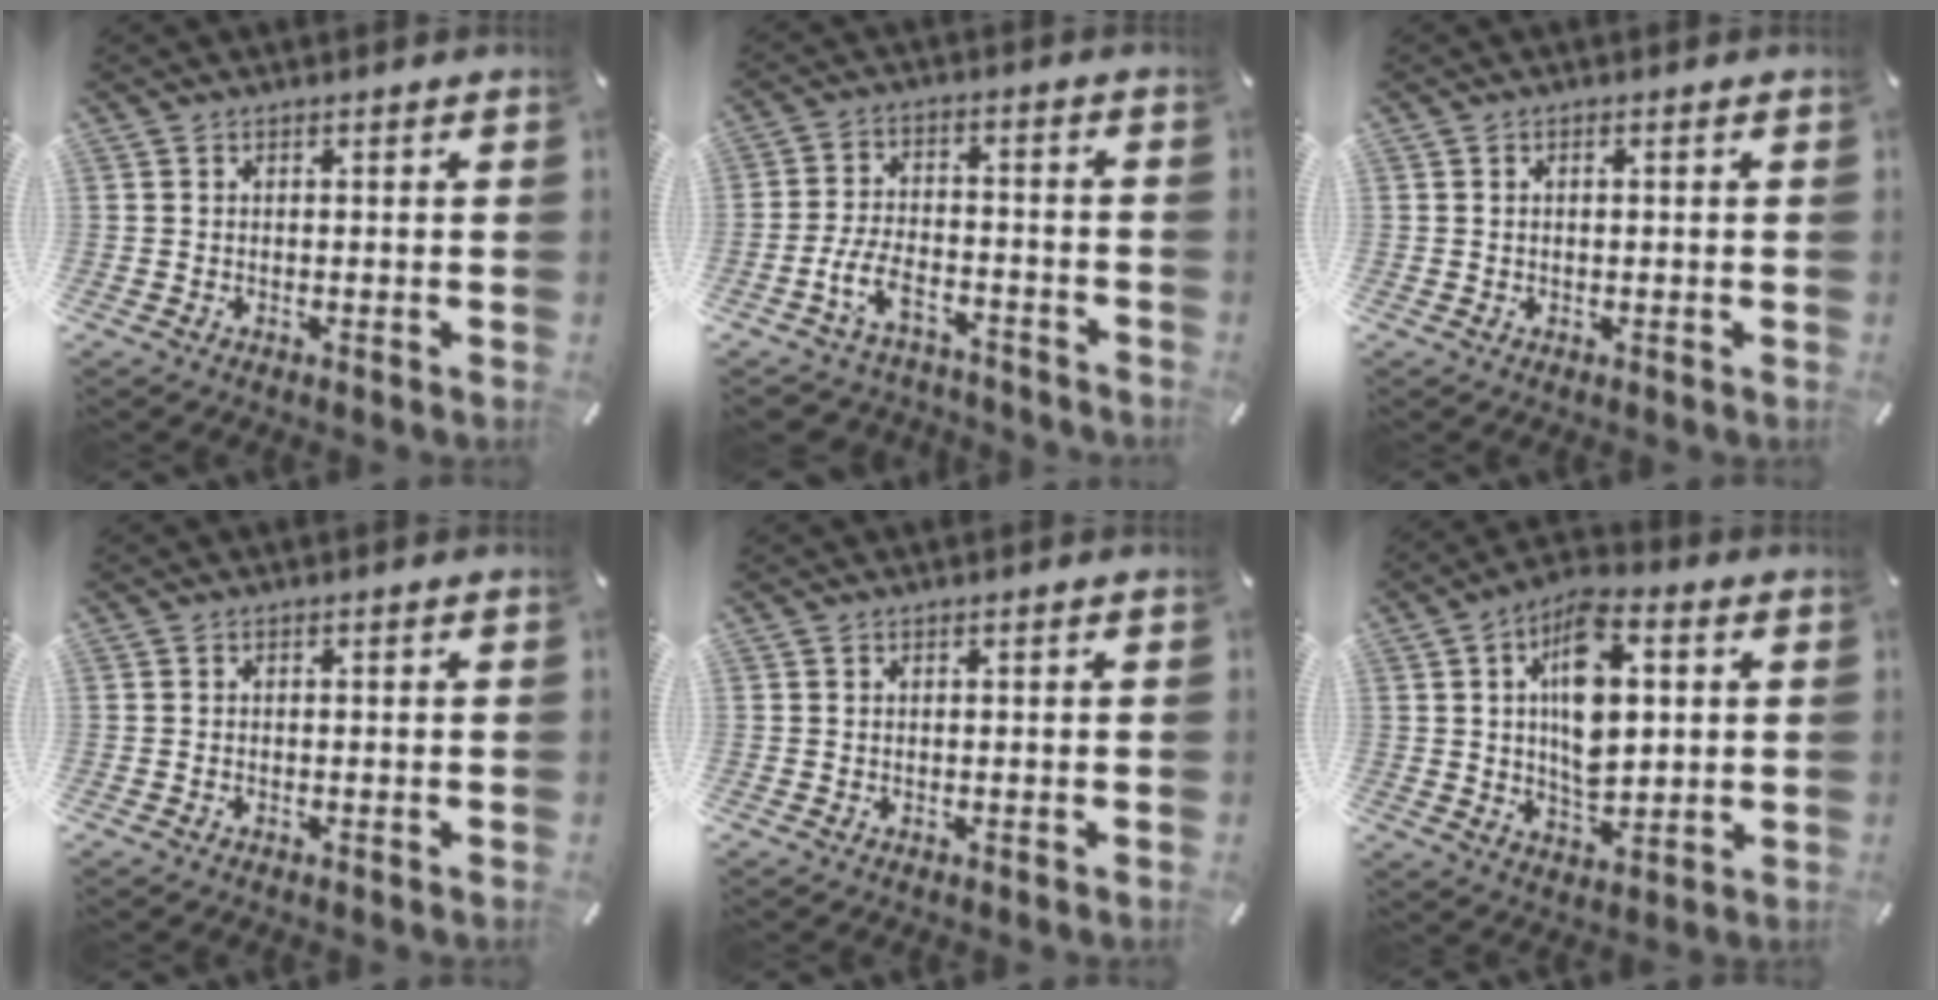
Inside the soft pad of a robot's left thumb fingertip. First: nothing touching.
{"total": 9.5, "force": [-4.9, 5.8, 5.8], "torque": [-0.126, 0.018, -0.092]}
{"total": 1.0, "force": [0.0, 0.6, 0.8], "torque": [-0.017, 0.002, -0.001]}
{"total": 0.6, "force": [-0.4, 0.3, 0.4], "torque": [-0.008, -0.001, -0.007]}
{"total": 0.0}
{"total": 14.2, "force": [2.7, 8.2, 11.3], "torque": [-0.208, -0.001, 0.041]}